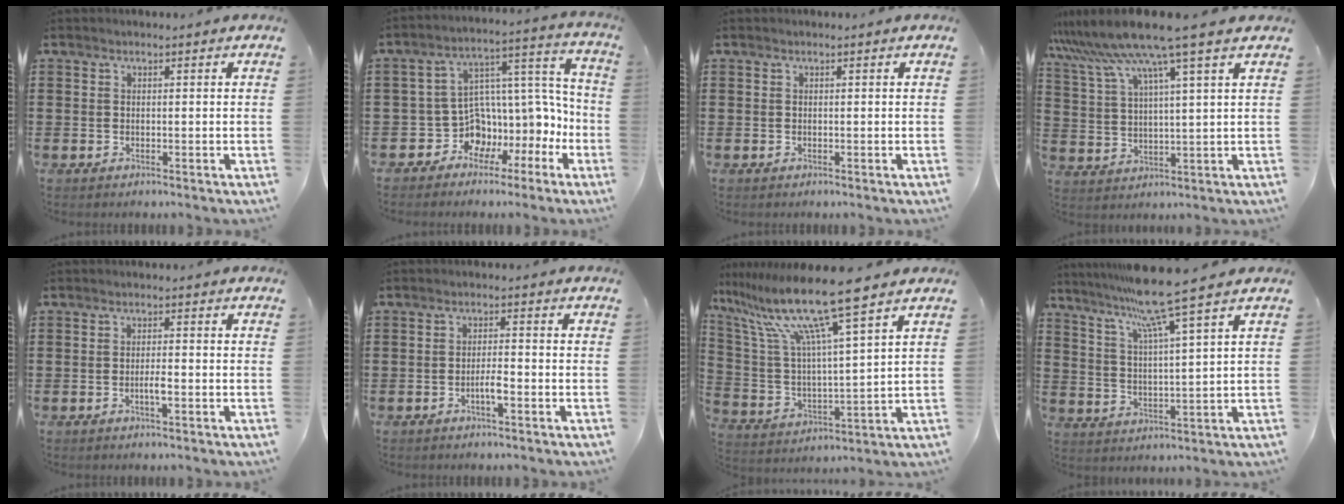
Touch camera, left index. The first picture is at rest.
{"total": 6.5, "force": [-1.3, 5.3, 3.5], "torque": [-0.088, -0.038, -0.022]}
{"total": 0.0}
{"total": 10.4, "force": [7.9, -0.3, 6.8], "torque": [-0.158, -0.036, 0.132]}
{"total": 2.1, "force": [-0.8, 0.4, 2.0], "torque": [-0.036, 0.002, -0.015]}
{"total": 2.8, "force": [-1.3, 0.6, 2.4], "torque": [-0.044, 0.004, -0.024]}
{"total": 12.7, "force": [9.7, 0.2, 8.1], "torque": [-0.194, -0.059, 0.159]}
{"total": 9.8, "force": [7.7, -1.5, 5.9], "torque": [-0.139, -0.036, 0.127]}